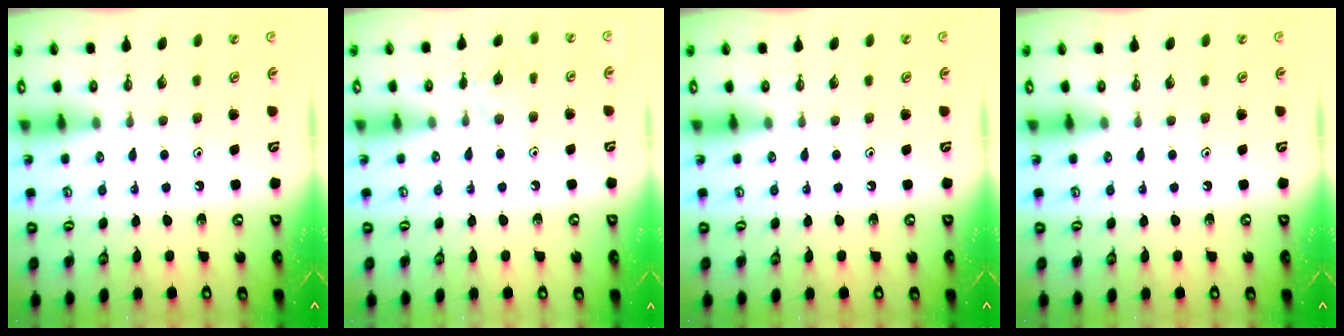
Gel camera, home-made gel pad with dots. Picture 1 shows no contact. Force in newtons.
{"total": 5.0, "press": 5.0, "slide": 0.7}
{"total": 0.0}
{"total": 0.0}